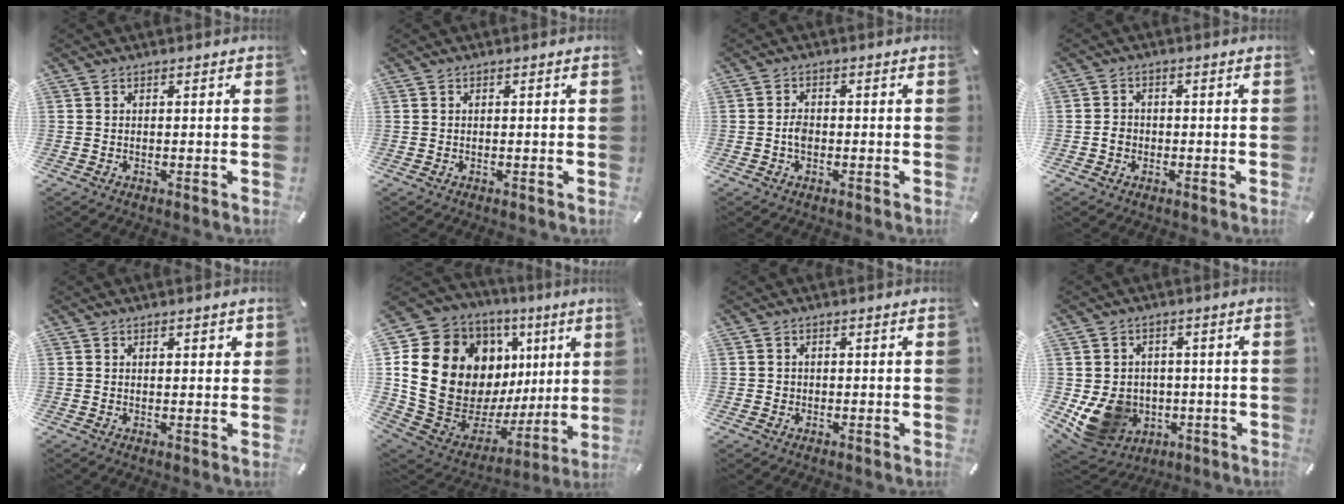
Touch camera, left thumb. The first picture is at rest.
{"total": 0.0}
{"total": 2.6, "force": [-0.7, 1.6, 2.0], "torque": [-0.038, 0.006, -0.013]}
{"total": 2.8, "force": [-0.8, 2.4, 1.1], "torque": [-0.021, 0.006, -0.016]}
{"total": 1.5, "force": [0.8, 0.9, 0.7], "torque": [-0.007, 0.001, 0.012]}
{"total": 24.2, "force": [4.7, 17.8, 15.8], "torque": [-0.272, -0.080, 0.128]}
{"total": 1.2, "force": [0.0, 1.1, 0.2], "torque": [-0.005, 0.006, -0.003]}
{"total": 12.1, "force": [-1.9, 10.7, 5.2], "torque": [-0.118, -0.003, -0.026]}